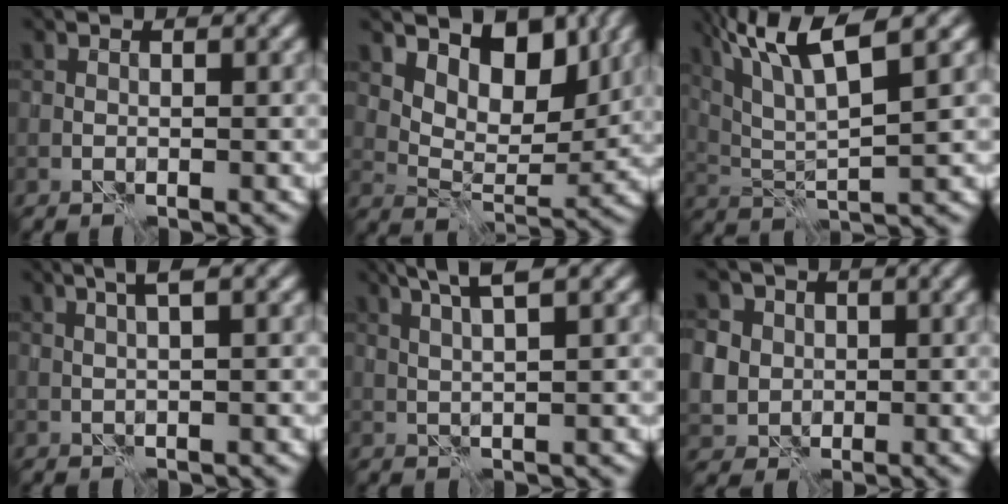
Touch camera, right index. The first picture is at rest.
{"total": 7.0, "force": [4.4, 3.5, 4.2], "torque": [-0.061, -0.012, 0.067]}
{"total": 7.7, "force": [4.4, 1.7, 6.1], "torque": [-0.111, 0.013, 0.083]}
{"total": 2.2, "force": [1.1, 0.2, 1.9], "torque": [-0.028, -0.002, 0.016]}
{"total": 3.9, "force": [2.4, 0.5, 3.0], "torque": [-0.046, 0.004, 0.032]}
{"total": 7.2, "force": [1.8, 6.5, 2.5], "torque": [-0.064, 0.023, 0.016]}